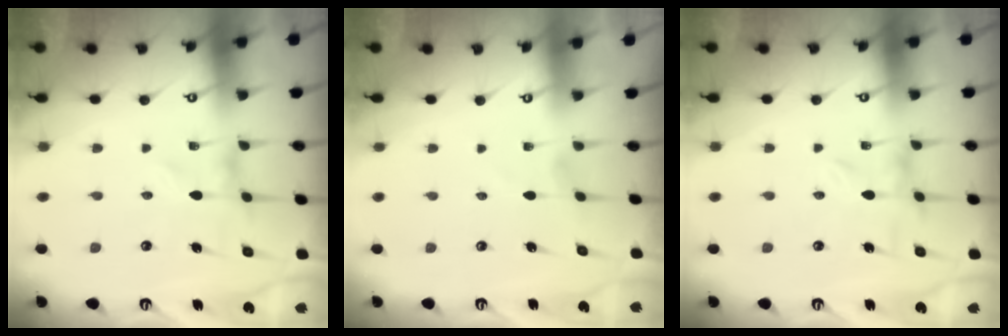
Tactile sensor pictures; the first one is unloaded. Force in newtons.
{"total": 1.5, "press": 1.5, "slide": 0.1}
{"total": 0.0}